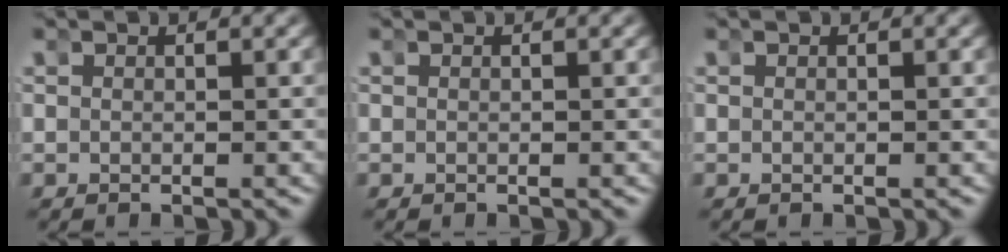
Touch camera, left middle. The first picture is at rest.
{"total": 0.0}
{"total": 0.0}